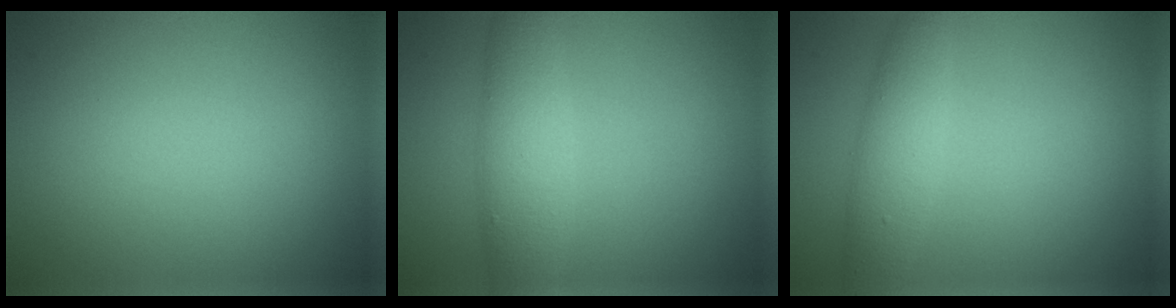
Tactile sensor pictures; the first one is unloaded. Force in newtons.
{"total": 4.3, "press": 4.3, "slide": 0.1}
{"total": 3.4, "press": 3.4, "slide": 0.1}